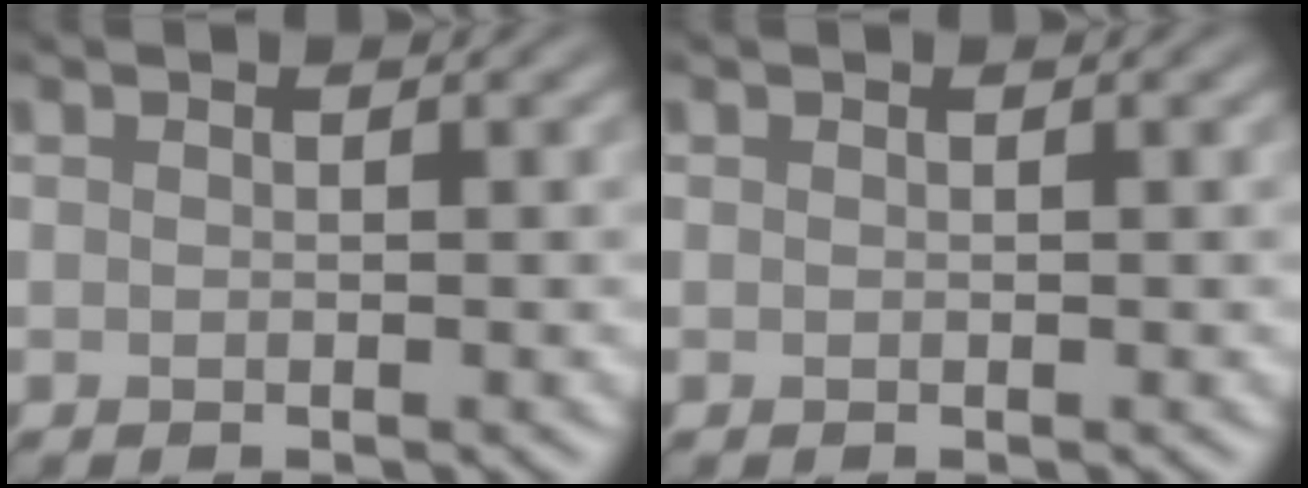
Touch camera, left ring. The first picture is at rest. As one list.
[{"total": 0.0}]